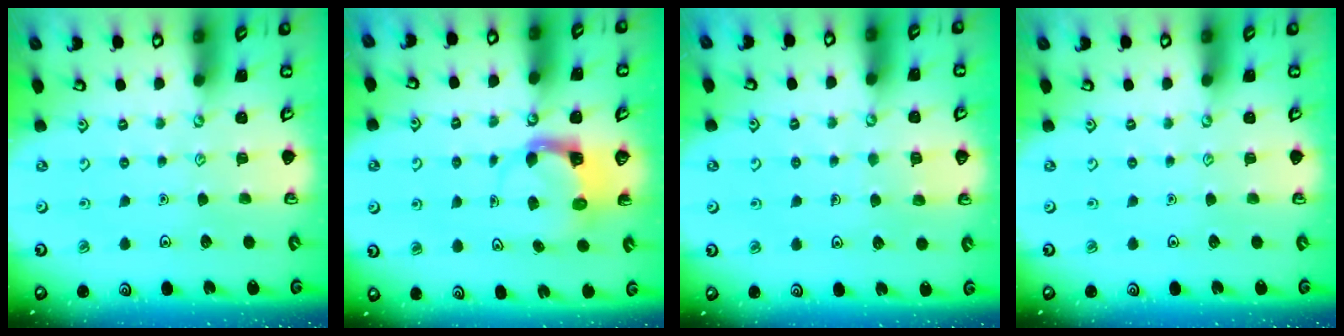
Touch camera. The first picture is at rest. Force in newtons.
{"total": 3.8, "press": 3.8, "slide": 0.3}
{"total": 3.6, "press": 3.6, "slide": 0.3}
{"total": 0.0}